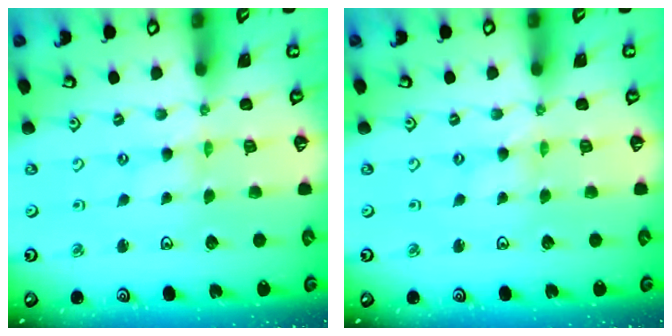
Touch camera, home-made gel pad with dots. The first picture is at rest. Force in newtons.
{"total": 0.7, "press": 0.7, "slide": 0.1}